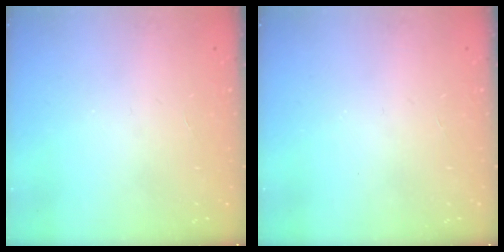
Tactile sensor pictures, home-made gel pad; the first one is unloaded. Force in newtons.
{"total": 0.0}